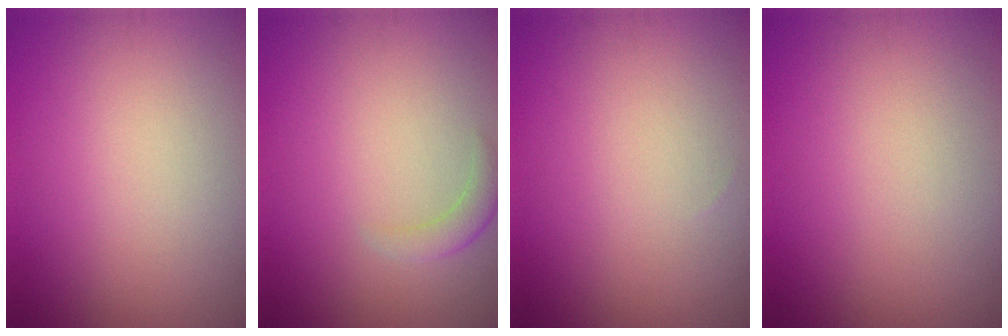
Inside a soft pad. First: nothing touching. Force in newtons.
{"total": 1.5, "press": 1.5, "slide": 0.1}
{"total": 0.0}
{"total": 0.0}